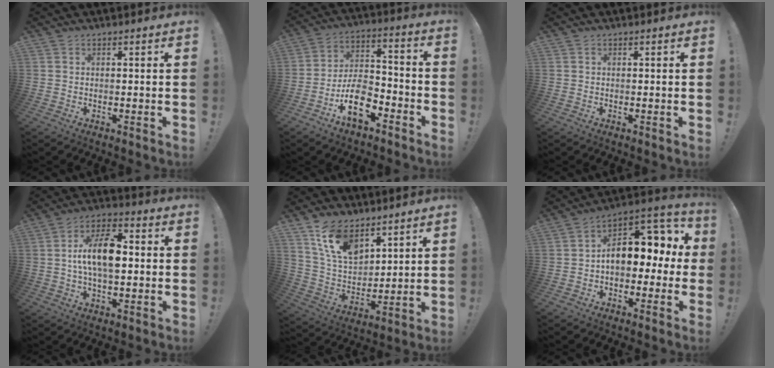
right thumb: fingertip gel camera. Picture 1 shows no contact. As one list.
[{"total": 15.3, "force": [-7.9, 10.3, 8.1], "torque": [-0.128, 0.055, -0.130]}, {"total": 0.0}, {"total": 13.6, "force": [0.4, 7.2, 11.5], "torque": [-0.197, 0.011, 0.006]}, {"total": 13.8, "force": [9.4, 7.4, 6.8], "torque": [-0.133, -0.049, 0.181]}, {"total": 13.2, "force": [1.8, 9.1, 9.4], "torque": [-0.113, -0.011, 0.031]}]